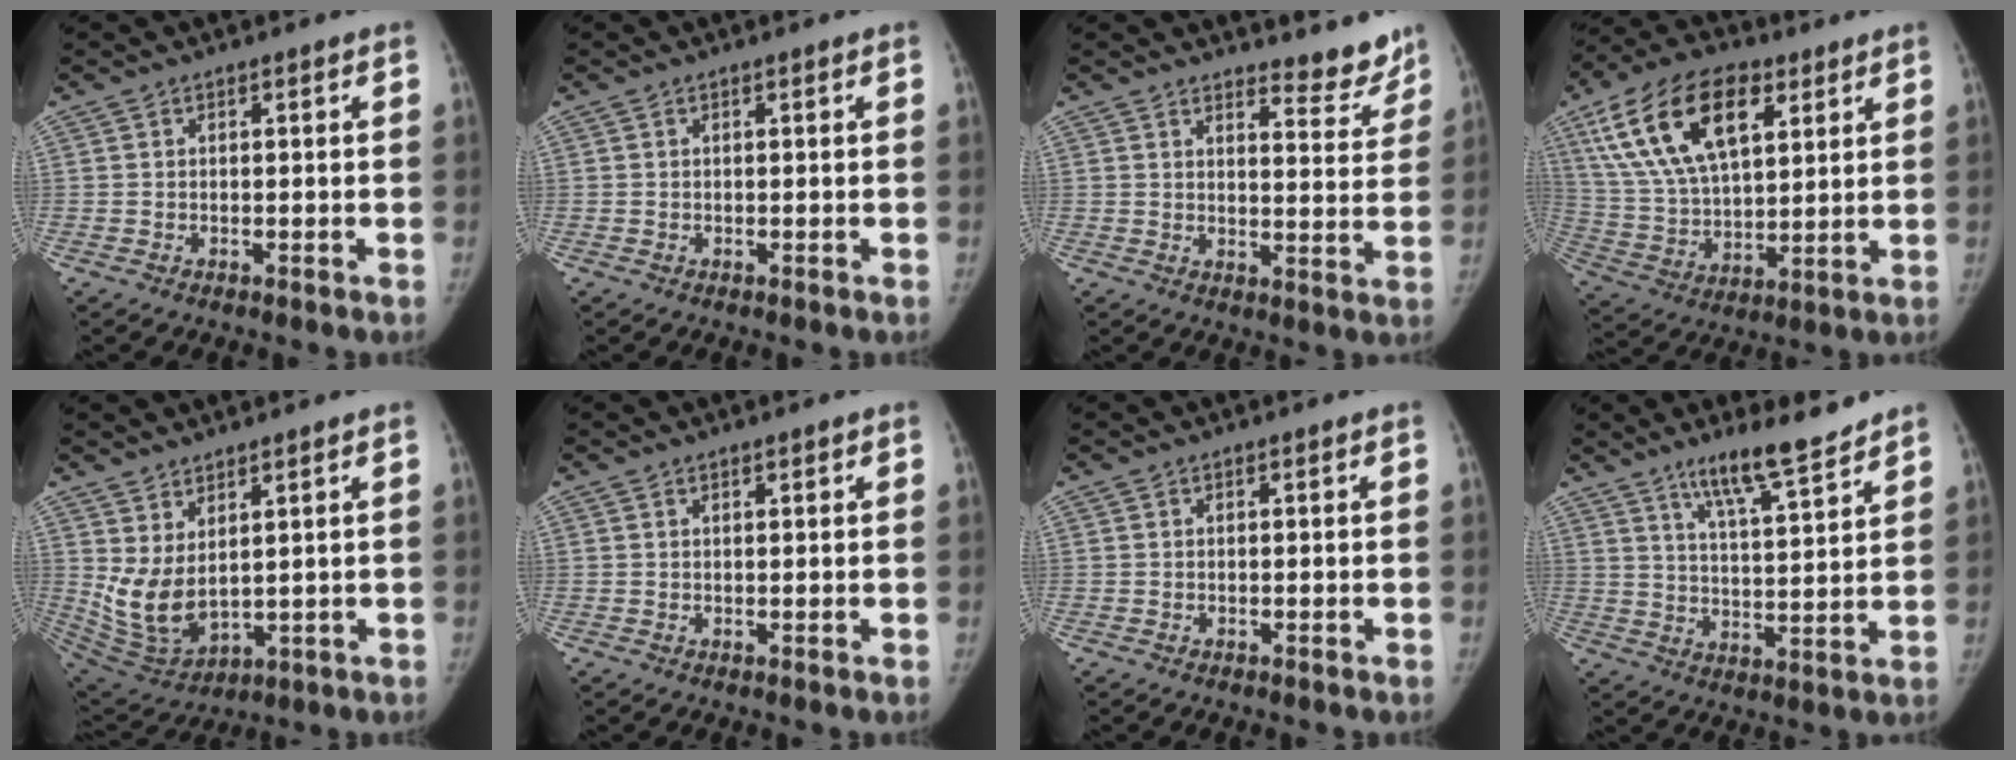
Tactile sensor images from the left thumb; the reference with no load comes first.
{"total": 0.0}
{"total": 7.1, "force": [6.5, 2.0, 1.9], "torque": [0.004, -0.059, 0.080]}
{"total": 21.7, "force": [9.8, 11.3, 15.8], "torque": [-0.276, -0.015, 0.182]}
{"total": 9.7, "force": [3.2, 5.0, 7.6], "torque": [-0.141, -0.030, 0.087]}
{"total": 0.8, "force": [0.6, 0.3, 0.4], "torque": [-0.001, -0.002, 0.010]}
{"total": 0.0}
{"total": 11.2, "force": [8.7, 1.7, 6.9], "torque": [-0.103, -0.058, 0.148]}